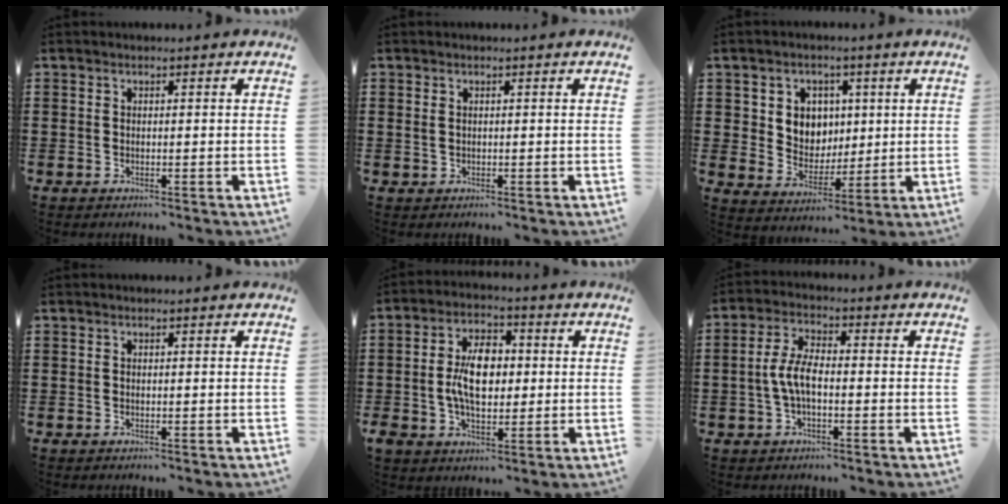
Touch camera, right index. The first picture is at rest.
{"total": 0.8, "force": [0.3, 0.5, 0.5], "torque": [-0.012, 0.005, 0.005]}
{"total": 5.7, "force": [1.9, 5.2, 1.5], "torque": [-0.049, 0.012, 0.031]}
{"total": 0.0}
{"total": 8.3, "force": [-0.1, 4.8, 6.7], "torque": [-0.135, 0.011, -0.008]}
{"total": 5.5, "force": [-1.0, 2.4, 4.9], "torque": [-0.114, 0.000, -0.026]}